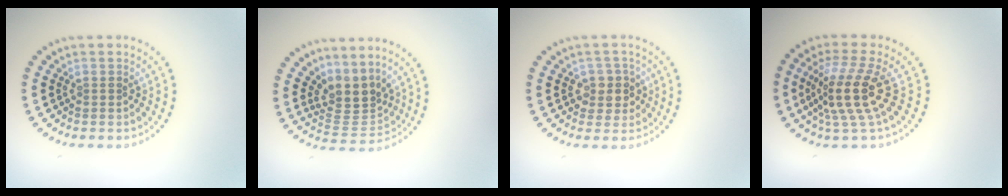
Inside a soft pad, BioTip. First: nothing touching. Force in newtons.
{"total": 3.4, "press": 2.4, "slide": 2.3}
{"total": 2.3, "press": 2.1, "slide": 0.8}
{"total": 4.7, "press": 3.5, "slide": 3.2}